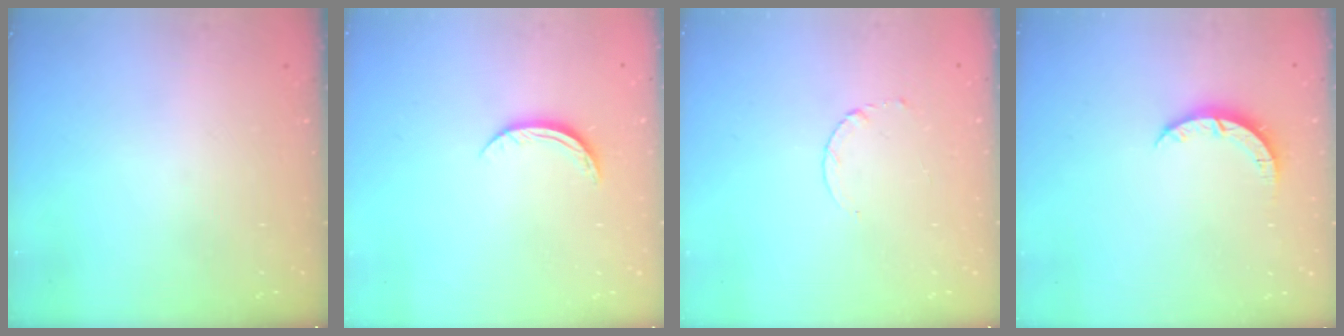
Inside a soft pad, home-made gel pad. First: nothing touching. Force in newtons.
{"total": 4.9, "press": 4.8, "slide": 0.6}
{"total": 2.6, "press": 2.6, "slide": 0.3}
{"total": 3.5, "press": 3.5, "slide": 0.3}